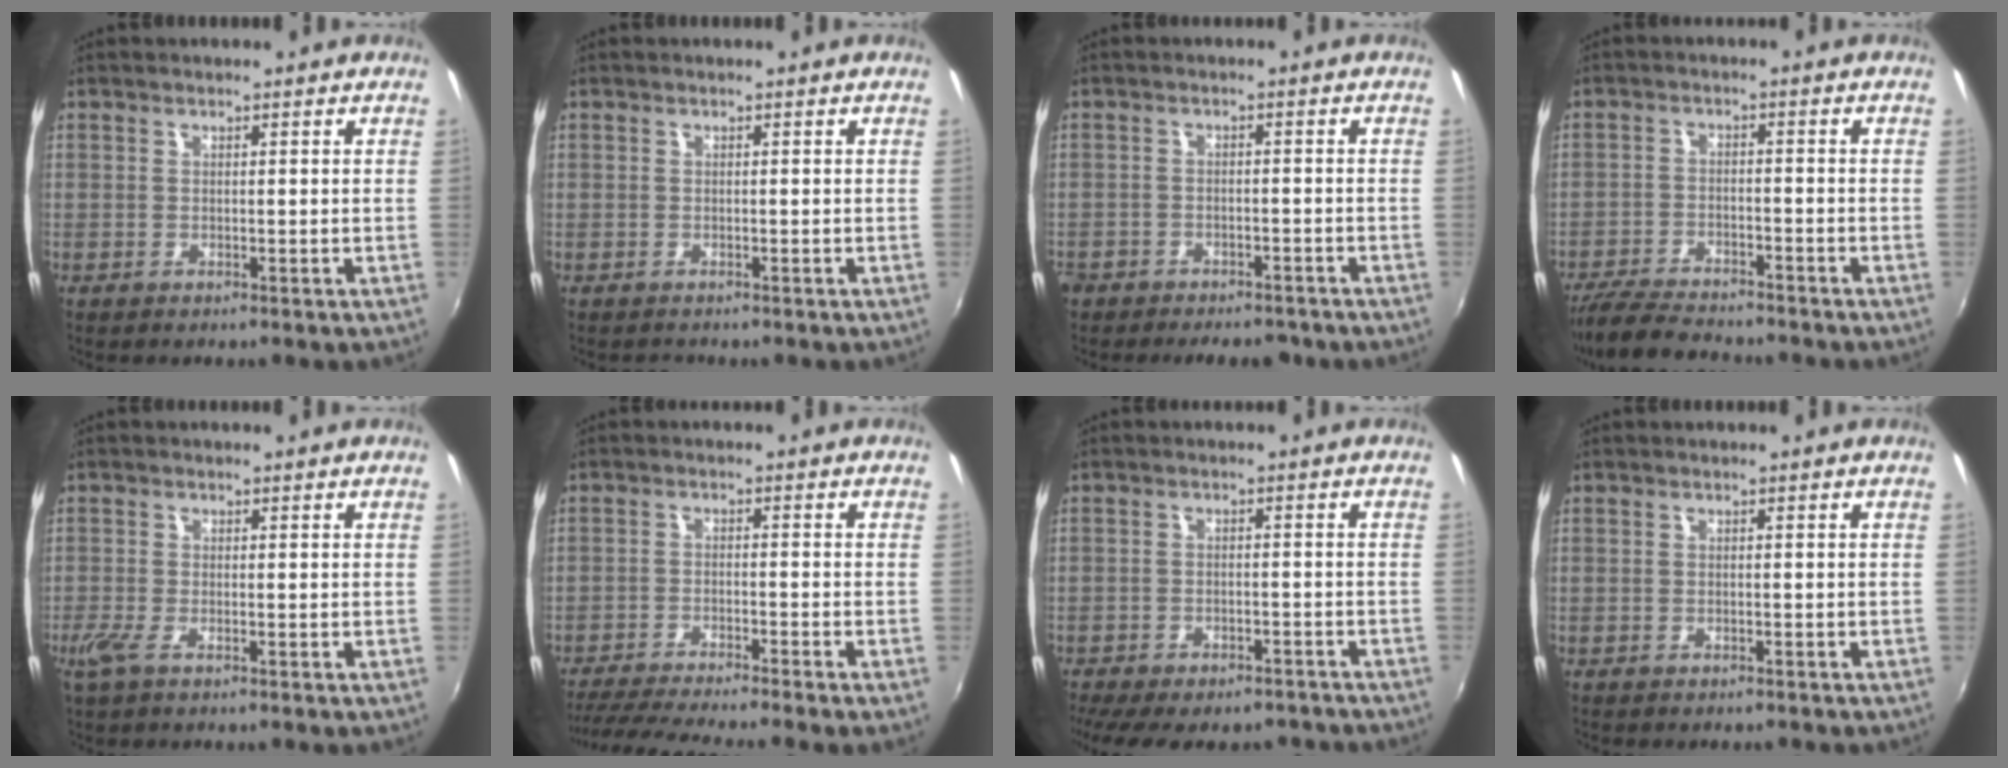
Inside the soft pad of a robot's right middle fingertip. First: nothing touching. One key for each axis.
{"total": 0.7, "fx": -0.6, "fy": 0.4, "fz": -0.1, "tx": 0.001, "ty": 0.002, "tz": -0.009}
{"total": 9.5, "fx": -7.4, "fy": 4.8, "fz": 3.5, "tx": -0.100, "ty": -0.007, "tz": -0.106}
{"total": 10.3, "fx": -9.2, "fy": 2.1, "fz": 4.1, "tx": -0.110, "ty": -0.017, "tz": -0.156}
{"total": 2.4, "fx": -1.4, "fy": 0.3, "fz": 1.9, "tx": -0.042, "ty": -0.010, "tz": -0.029}
{"total": 11.2, "fx": -9.9, "fy": -1.1, "fz": 5.0, "tx": -0.112, "ty": -0.018, "tz": -0.162}
{"total": 15.5, "fx": -12.9, "fy": 5.4, "fz": 6.8, "tx": -0.146, "ty": -0.022, "tz": -0.168}
{"total": 1.5, "fx": -1.4, "fy": 0.4, "fz": 0.5, "tx": -0.013, "ty": -0.007, "tz": -0.018}